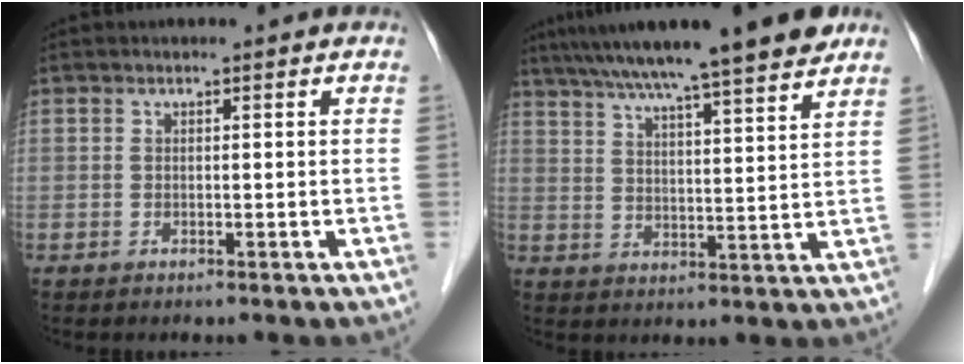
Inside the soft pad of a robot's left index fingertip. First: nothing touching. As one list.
[{"total": 17.1, "force": [14.0, 0.5, 9.9], "torque": [-0.160, 0.025, 0.204]}]